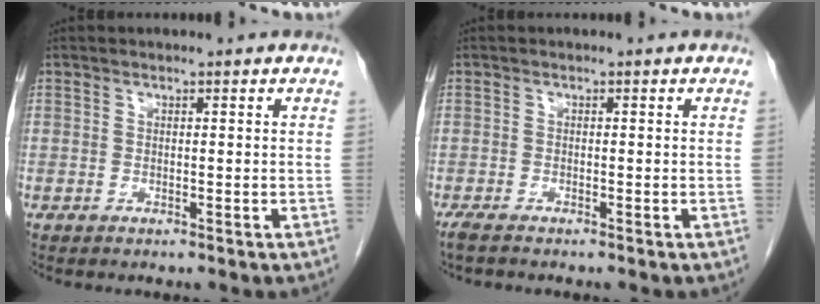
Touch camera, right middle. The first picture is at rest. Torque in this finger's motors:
{"motor_torque": [0.61, -0.86, -0.01, 0.02]}